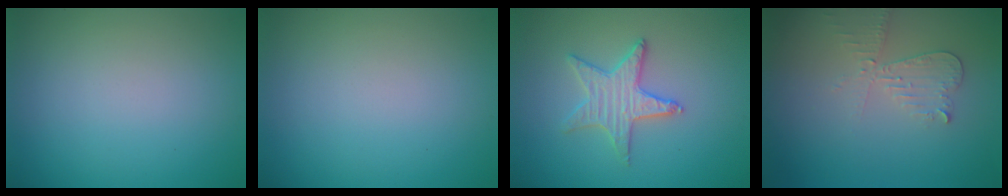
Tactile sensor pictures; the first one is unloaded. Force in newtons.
{"total": 0.0}
{"total": 3.0, "press": 3.0, "slide": 0.1}
{"total": 2.4, "press": 2.3, "slide": 0.5}